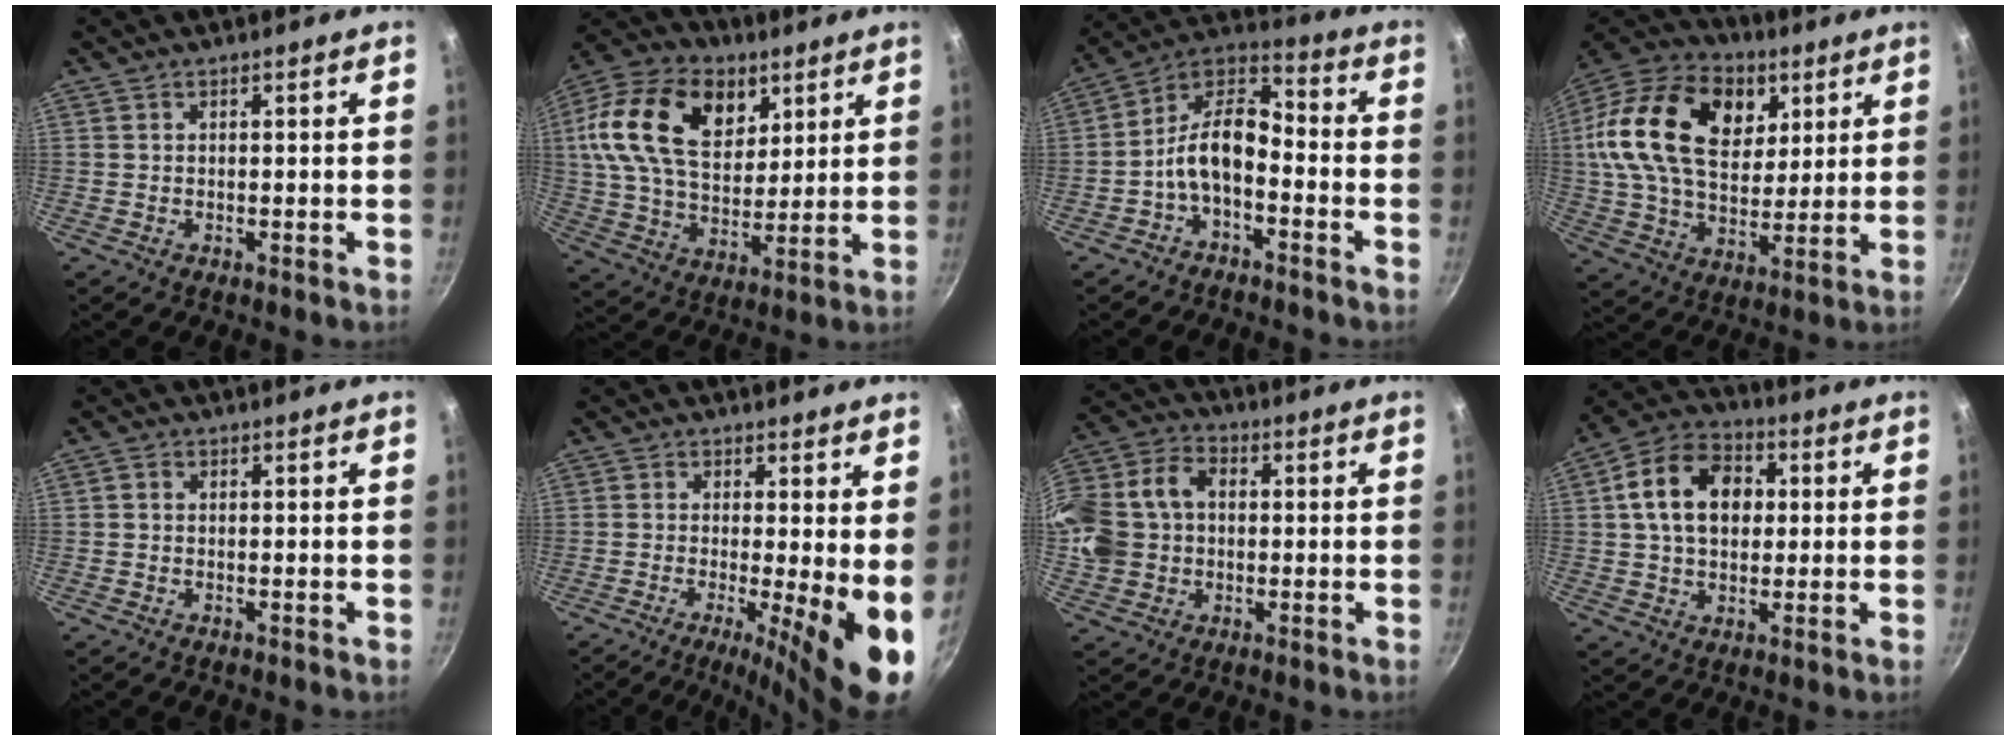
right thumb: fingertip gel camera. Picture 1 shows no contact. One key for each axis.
{"total": 22.7, "fx": 8.3, "fy": 15.0, "fz": 14.9, "tx": -0.259, "ty": -0.010, "tz": 0.136}
{"total": 10.9, "fx": -3.7, "fy": 6.0, "fz": 8.4, "tx": -0.146, "ty": 0.060, "tz": -0.083}
{"total": 26.4, "fx": 8.1, "fy": 17.4, "fz": 18.1, "tx": -0.318, "ty": 0.003, "tz": 0.131}
{"total": 0.8, "fx": -0.1, "fy": 0.7, "fz": 0.4, "tx": -0.008, "ty": 0.004, "tz": -0.002}
{"total": 9.8, "fx": -1.1, "fy": 1.8, "fz": 9.6, "tx": -0.137, "ty": -0.015, "tz": -0.019}
{"total": 17.0, "fx": 1.1, "fy": 13.5, "fz": 10.4, "tx": -0.213, "ty": 0.040, "tz": 0.011}
{"total": 13.8, "fx": 2.3, "fy": 10.0, "fz": 9.2, "tx": -0.132, "ty": 0.019, "tz": 0.024}